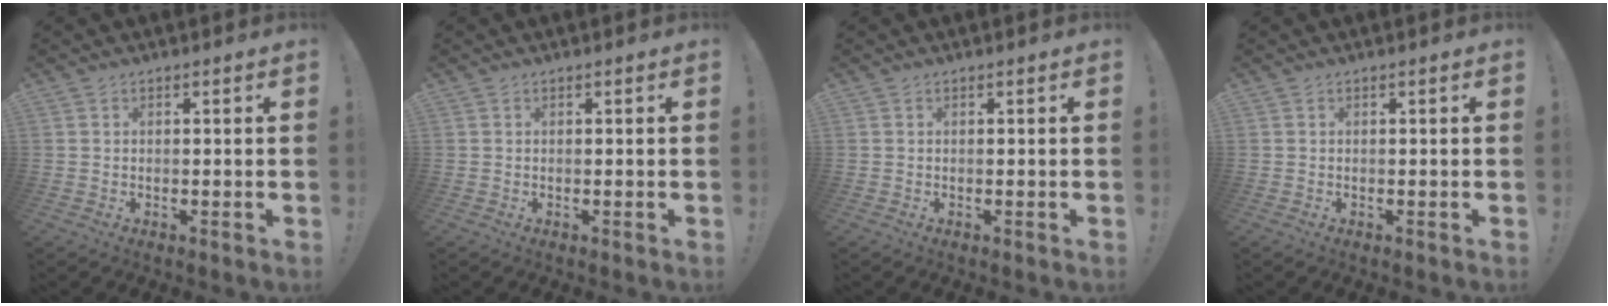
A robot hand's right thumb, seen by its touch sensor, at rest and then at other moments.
{"total": 0.0}
{"total": 0.0}
{"total": 0.0}